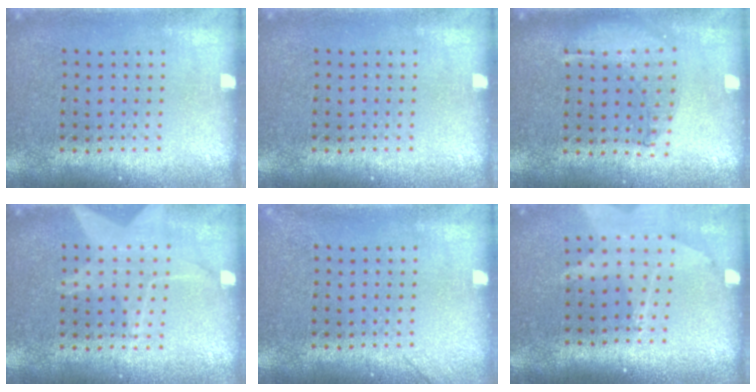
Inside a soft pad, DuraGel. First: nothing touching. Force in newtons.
{"total": 0.0}
{"total": 0.9, "press": 0.9, "slide": 0.2}
{"total": 1.5, "press": 1.4, "slide": 0.3}
{"total": 1.0, "press": 0.9, "slide": 0.3}
{"total": 1.9, "press": 1.5, "slide": 1.2}